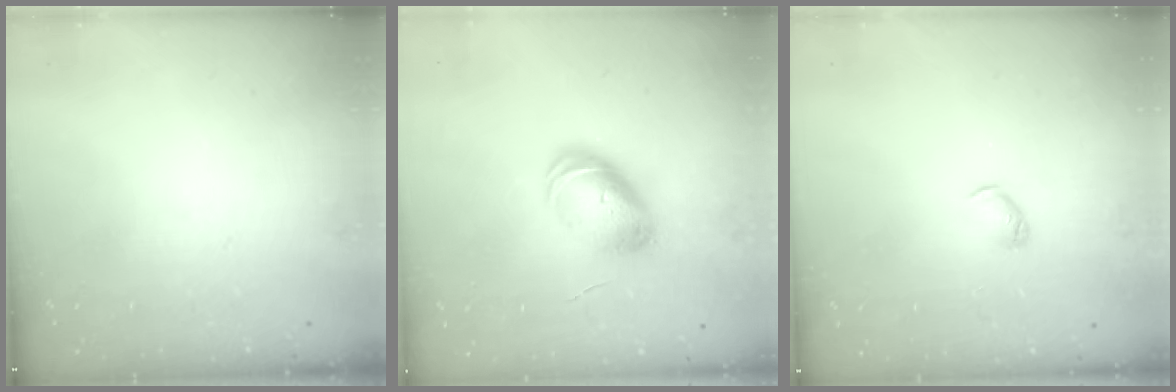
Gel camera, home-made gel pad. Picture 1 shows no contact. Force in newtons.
{"total": 8.4, "press": 8.3, "slide": 0.7}
{"total": 2.9, "press": 2.9, "slide": 0.5}